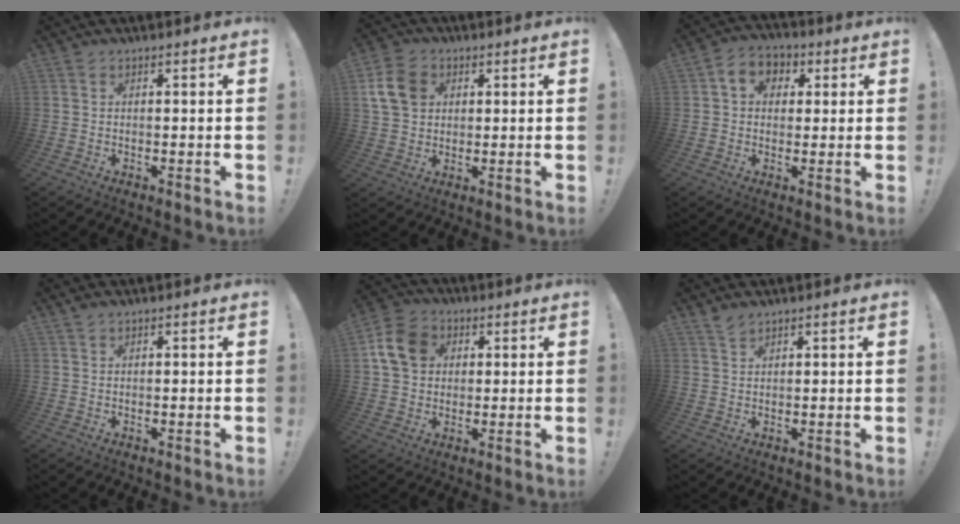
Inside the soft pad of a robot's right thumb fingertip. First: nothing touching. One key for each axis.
{"total": 11.0, "fx": 3.3, "fy": 8.5, "fz": 6.0, "tx": -0.112, "ty": -0.002, "tz": 0.070}
{"total": 6.9, "fx": 1.5, "fy": 5.7, "fz": 3.6, "tx": -0.044, "ty": -0.001, "tz": 0.030}
{"total": 1.1, "fx": 0.8, "fy": 0.4, "fz": 0.7, "tx": -0.018, "ty": 0.003, "tz": 0.016}
{"total": 12.1, "fx": 3.4, "fy": 9.8, "fz": 6.3, "tx": -0.105, "ty": 0.002, "tz": 0.072}
{"total": 2.2, "fx": 2.0, "fy": 0.6, "fz": 0.7, "tx": -0.012, "ty": -0.010, "tz": 0.036}